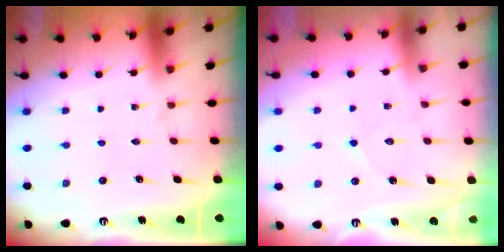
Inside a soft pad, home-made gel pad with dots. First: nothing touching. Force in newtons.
{"total": 5.2, "press": 5.1, "slide": 0.4}